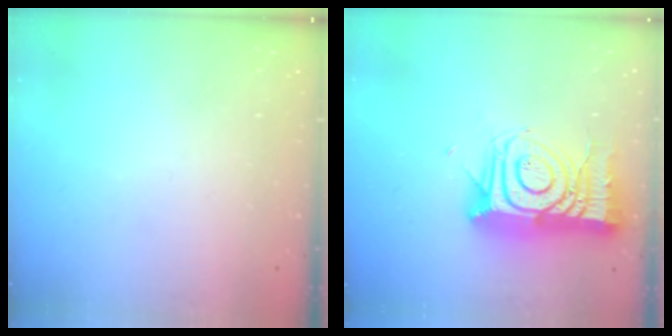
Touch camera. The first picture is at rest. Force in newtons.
{"total": 16.7, "press": 16.6, "slide": 1.4}